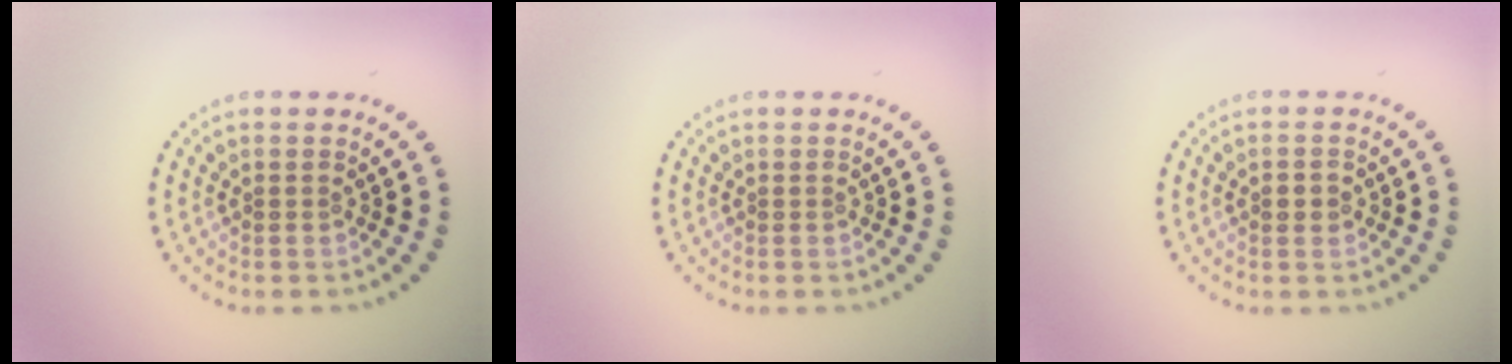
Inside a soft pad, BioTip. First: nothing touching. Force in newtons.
{"total": 0.0}
{"total": 1.2, "press": 1.2, "slide": 0.1}